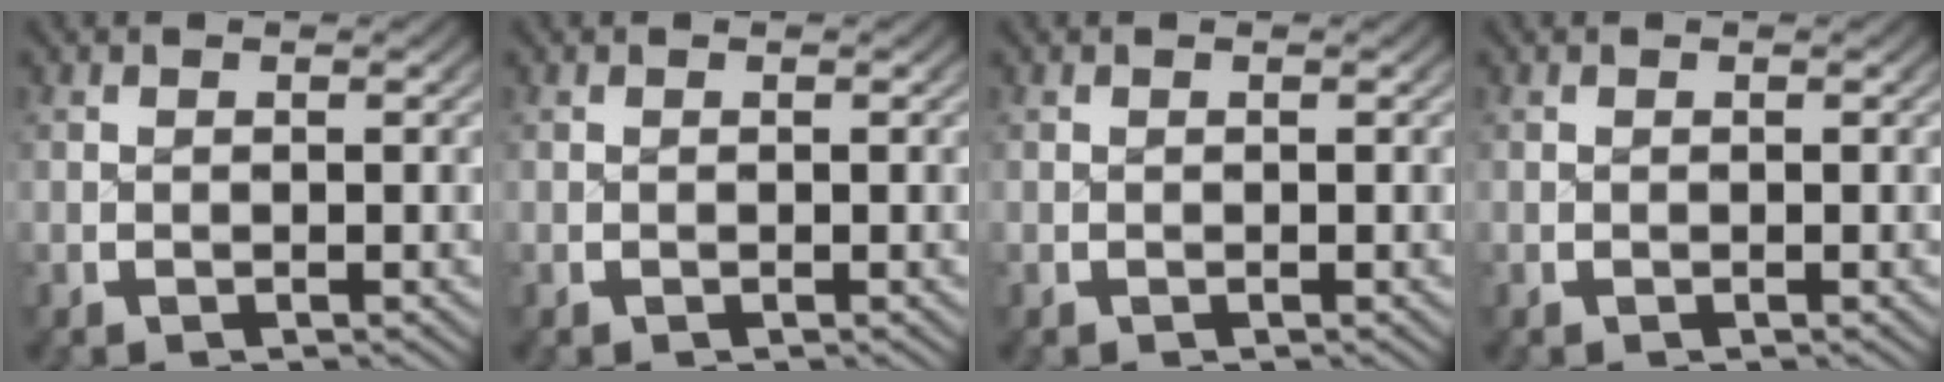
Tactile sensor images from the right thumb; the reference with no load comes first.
{"total": 0.0}
{"total": 0.0}
{"total": 0.0}